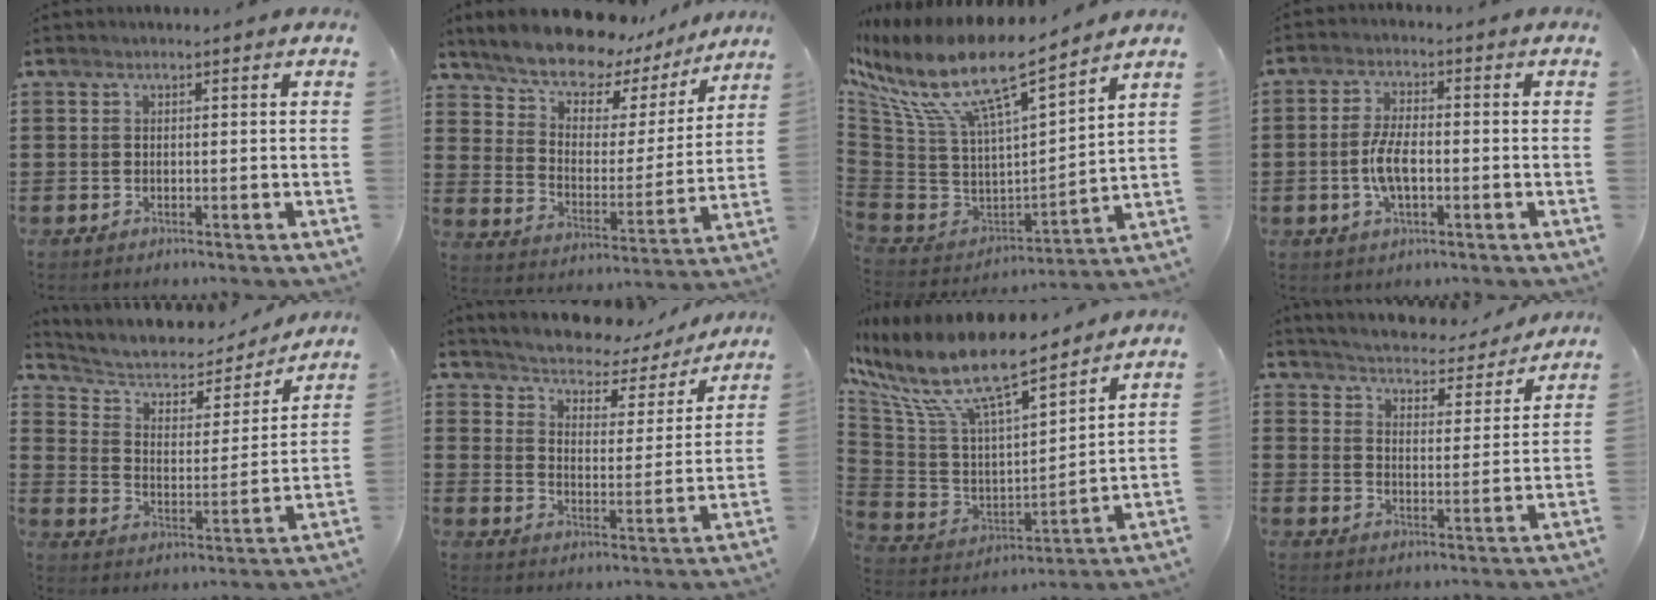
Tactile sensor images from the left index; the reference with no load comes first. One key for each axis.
{"total": 9.2, "fx": 8.6, "fy": 2.7, "fz": 2.1, "tx": -0.074, "ty": -0.067, "tz": 0.148}
{"total": 14.0, "fx": 9.0, "fy": 3.5, "fz": 10.2, "tx": -0.239, "ty": -0.061, "tz": 0.145}
{"total": 5.9, "fx": -1.2, "fy": 2.3, "fz": 5.2, "tx": -0.120, "ty": -0.003, "tz": -0.028}
{"total": 5.7, "fx": 4.7, "fy": 2.3, "fz": 2.3, "tx": -0.070, "ty": -0.027, "tz": 0.075}
{"total": 4.0, "fx": 3.9, "fy": 0.9, "fz": 0.4, "tx": -0.034, "ty": -0.034, "tz": 0.059}
{"total": 12.7, "fx": 9.3, "fy": 3.3, "fz": 8.0, "tx": -0.195, "ty": -0.058, "tz": 0.159}
{"total": 3.9, "fx": 3.9, "fy": 0.0, "fz": 0.4, "tx": -0.033, "ty": -0.036, "tz": 0.060}